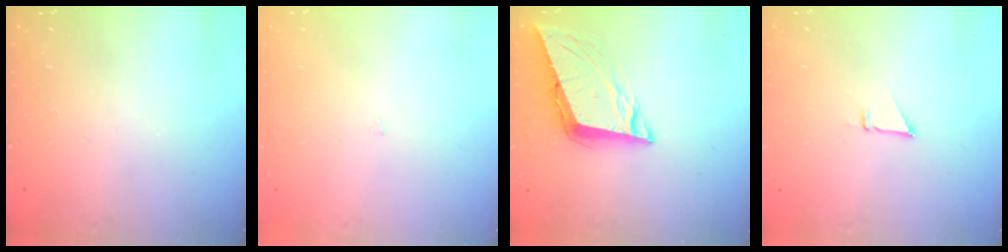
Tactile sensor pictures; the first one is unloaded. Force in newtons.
{"total": 0.9, "press": 0.9, "slide": 0.0}
{"total": 9.8, "press": 9.3, "slide": 3.1}
{"total": 1.9, "press": 1.9, "slide": 0.0}